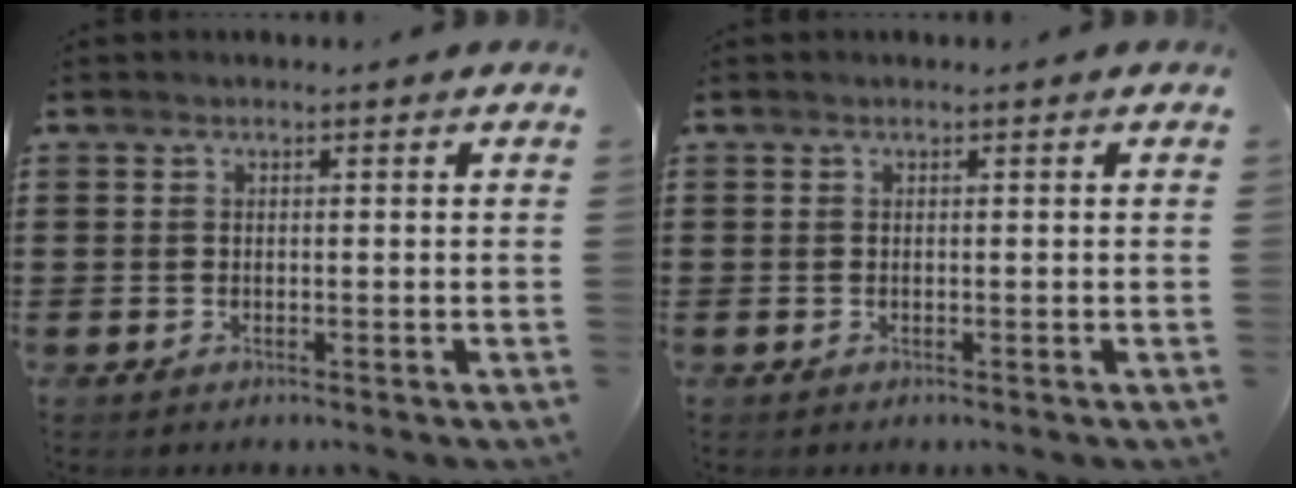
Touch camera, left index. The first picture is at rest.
{"total": 0.0}